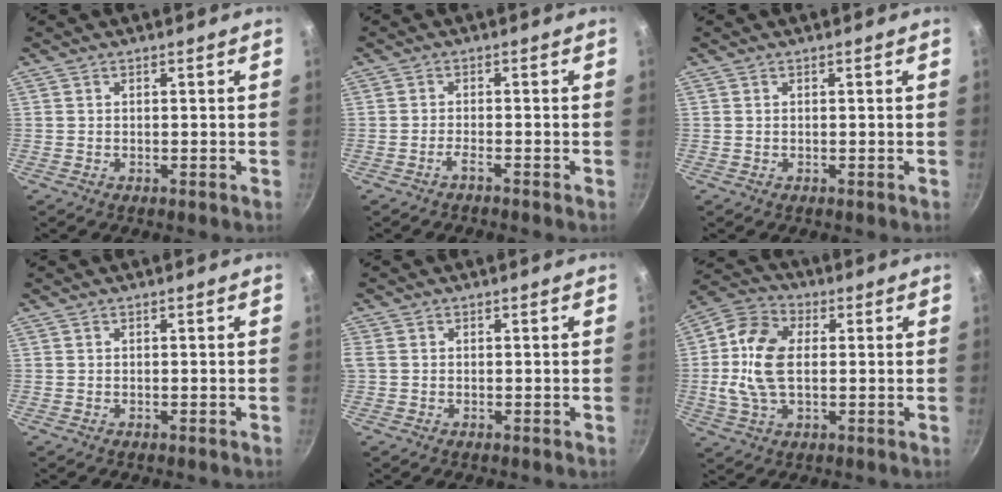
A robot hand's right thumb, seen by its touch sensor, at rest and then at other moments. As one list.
[{"total": 1.4, "force": [-1.2, 0.0, 0.6], "torque": [-0.020, 0.013, -0.024]}, {"total": 0.0}, {"total": 0.0}, {"total": 1.7, "force": [0.1, 1.3, 1.1], "torque": [-0.026, 0.002, 0.002]}, {"total": 13.2, "force": [0.5, 8.0, 10.5], "torque": [-0.195, 0.019, -0.006]}]